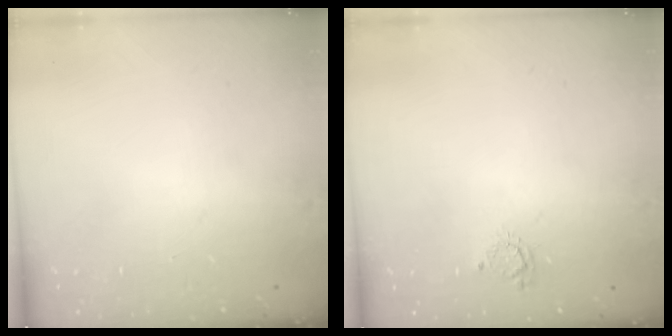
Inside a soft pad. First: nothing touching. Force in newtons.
{"total": 3.4, "press": 3.3, "slide": 0.3}